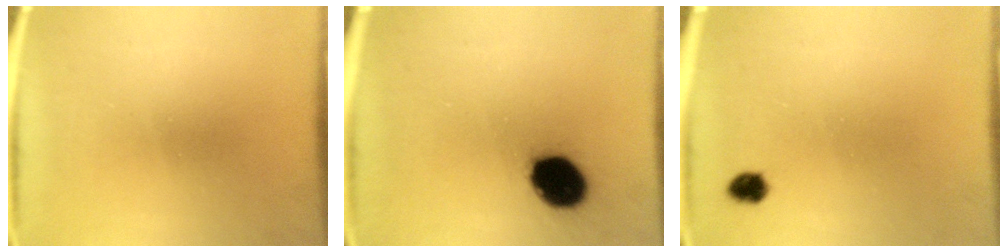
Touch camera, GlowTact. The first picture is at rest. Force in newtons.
{"total": 12.3}
{"total": 2.1}